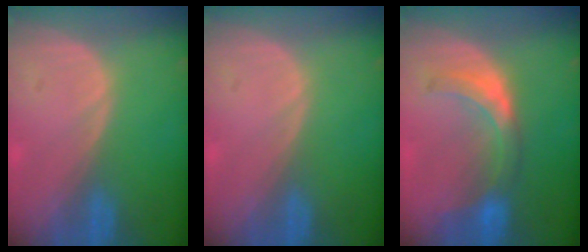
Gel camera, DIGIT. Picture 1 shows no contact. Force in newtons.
{"total": 0.0}
{"total": 6.3, "press": 6.3, "slide": 0.1}